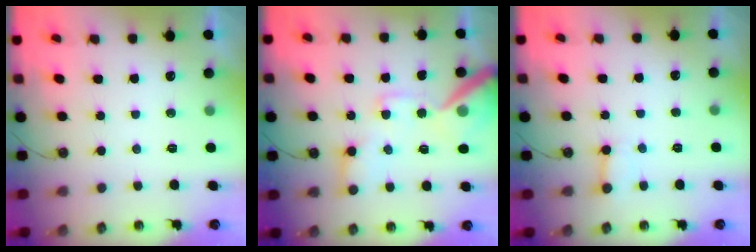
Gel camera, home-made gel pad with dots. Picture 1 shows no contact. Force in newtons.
{"total": 16.7, "press": 16.5, "slide": 2.3}
{"total": 2.7, "press": 2.7, "slide": 0.5}